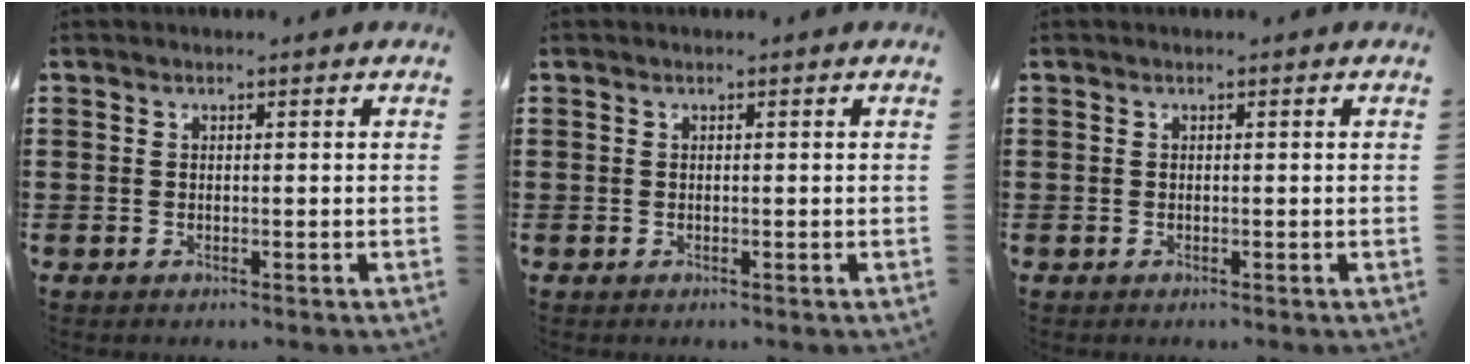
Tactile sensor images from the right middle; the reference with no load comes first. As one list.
[{"total": 0.0}, {"total": 0.0}]